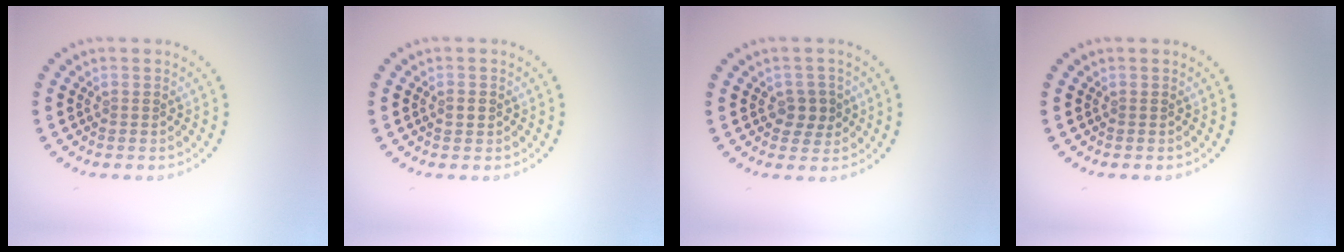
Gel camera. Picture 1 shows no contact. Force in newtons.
{"total": 1.2, "press": 1.2, "slide": 0.1}
{"total": 2.1, "press": 2.0, "slide": 0.7}
{"total": 0.0}